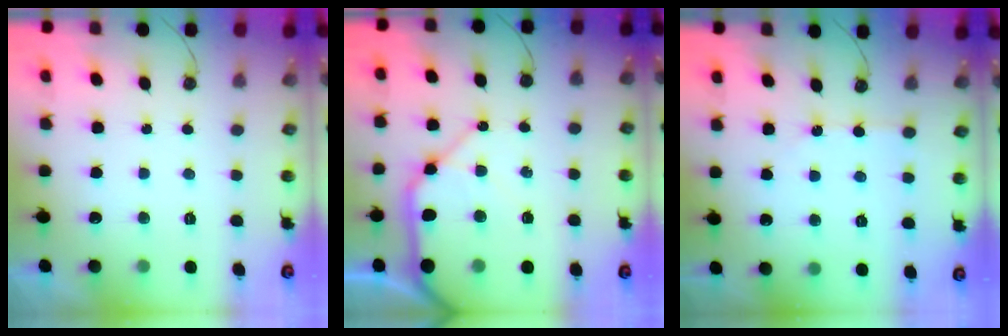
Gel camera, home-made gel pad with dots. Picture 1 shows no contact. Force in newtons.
{"total": 16.8, "press": 16.7, "slide": 2.3}
{"total": 2.2, "press": 2.2, "slide": 0.3}